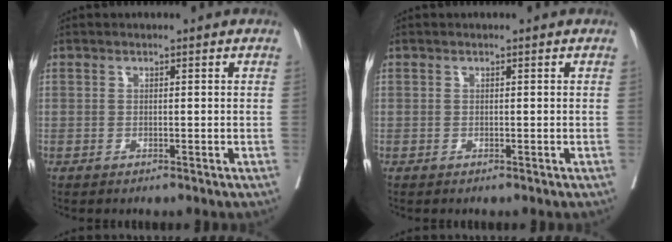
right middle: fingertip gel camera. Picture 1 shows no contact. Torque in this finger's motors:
{"motor_torque": [-0.27, -0.26, 0.00, 0.00]}